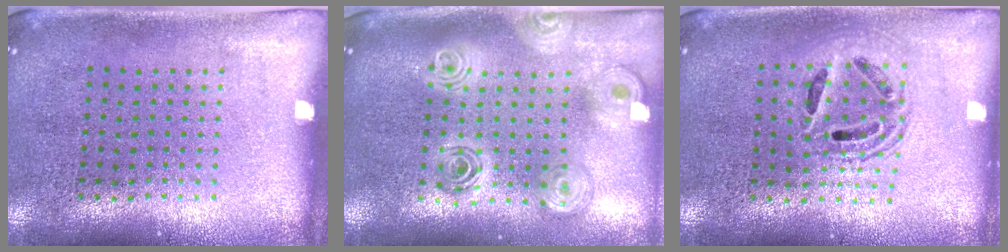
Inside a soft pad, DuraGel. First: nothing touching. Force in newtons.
{"total": 2.3, "press": 1.8, "slide": 1.4}
{"total": 1.3, "press": 1.2, "slide": 0.5}